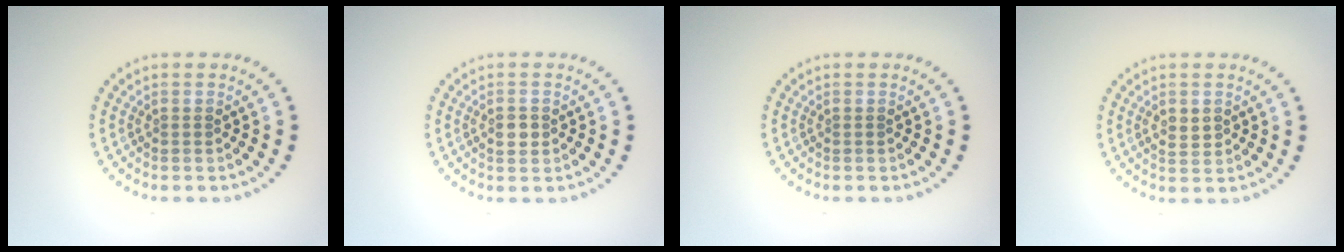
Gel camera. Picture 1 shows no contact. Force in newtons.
{"total": 1.5, "press": 1.5, "slide": 0.2}
{"total": 0.0}
{"total": 1.8, "press": 1.8, "slide": 0.2}